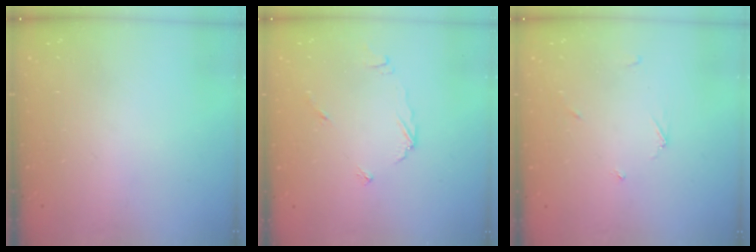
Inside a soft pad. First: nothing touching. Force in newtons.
{"total": 3.5, "press": 3.5, "slide": 0.5}
{"total": 3.0, "press": 3.0, "slide": 0.3}